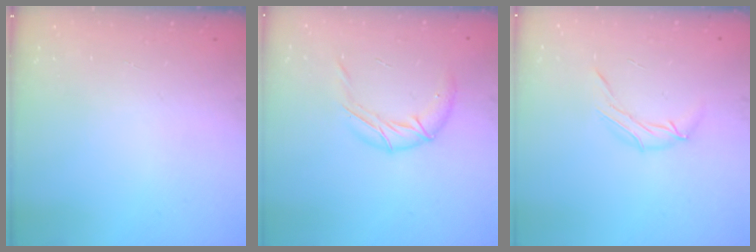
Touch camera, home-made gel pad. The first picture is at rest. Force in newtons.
{"total": 9.5, "press": 9.4, "slide": 1.1}
{"total": 6.6, "press": 6.6, "slide": 0.6}